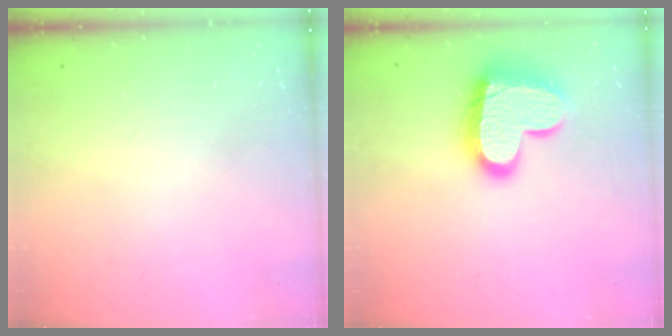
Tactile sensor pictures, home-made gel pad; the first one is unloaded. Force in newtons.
{"total": 17.6, "press": 17.6, "slide": 1.2}